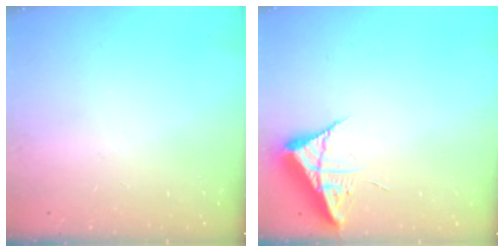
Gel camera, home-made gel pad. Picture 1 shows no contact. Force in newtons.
{"total": 9.2, "press": 9.2, "slide": 0.8}